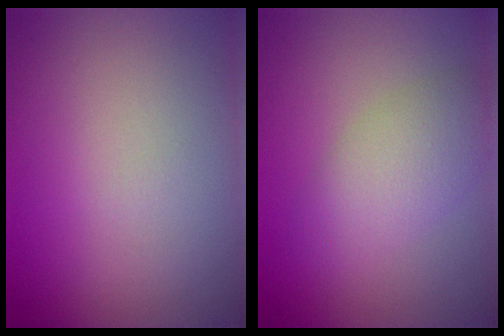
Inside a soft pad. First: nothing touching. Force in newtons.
{"total": 3.7, "press": 3.7, "slide": 0.2}